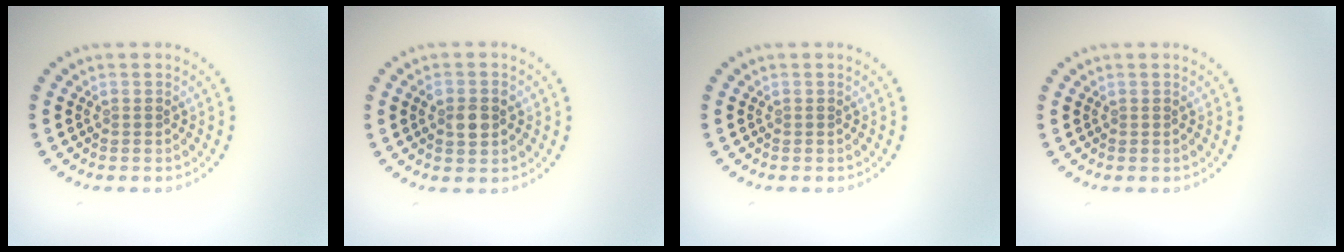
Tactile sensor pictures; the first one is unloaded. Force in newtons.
{"total": 2.5, "press": 2.5, "slide": 0.1}
{"total": 0.0}
{"total": 0.0}